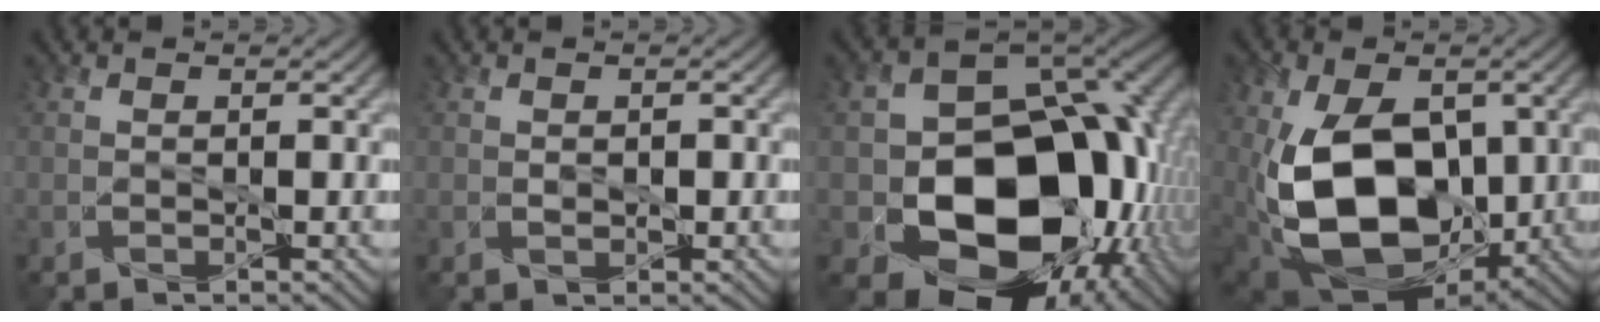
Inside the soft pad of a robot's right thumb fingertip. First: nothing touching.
{"total": 0.7, "force": [0.0, 0.2, 0.7], "torque": [-0.020, -0.002, 0.001]}
{"total": 18.2, "force": [-3.8, 13.1, 12.1], "torque": [-0.179, -0.062, -0.025]}
{"total": 17.4, "force": [-0.8, 10.6, 13.8], "torque": [-0.261, -0.037, -0.006]}